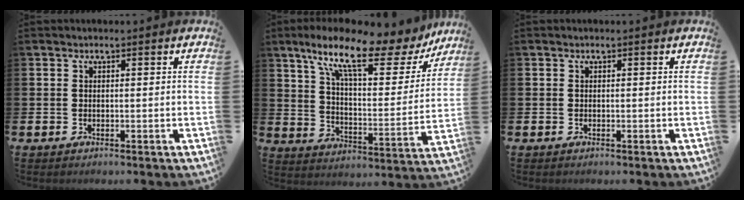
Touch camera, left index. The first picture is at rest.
{"total": 12.9, "force": [9.2, 3.6, 8.3], "torque": [-0.179, -0.046, 0.148]}
{"total": 0.0}